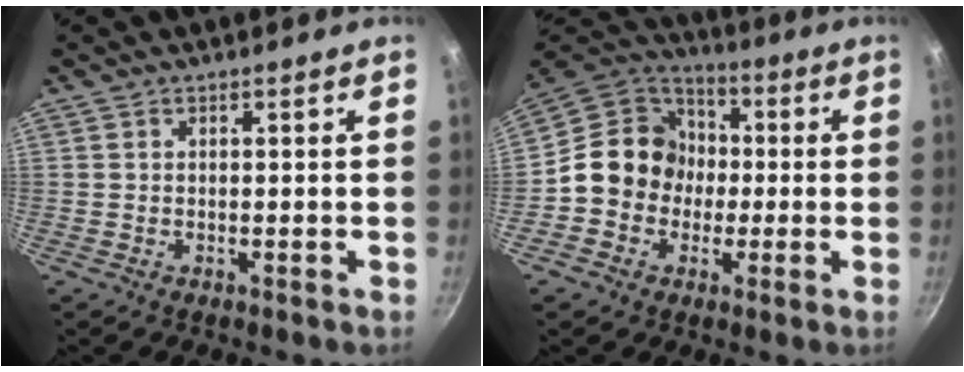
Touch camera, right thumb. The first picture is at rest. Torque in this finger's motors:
{"motor_torque": [1.35, 2.70, 0.99, -0.90, 0.10]}